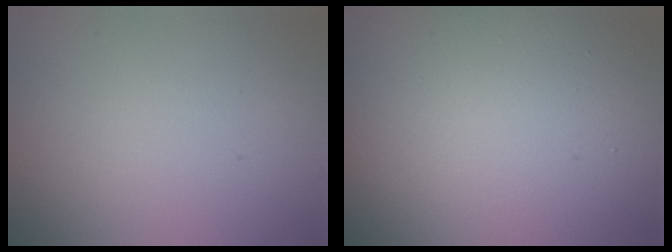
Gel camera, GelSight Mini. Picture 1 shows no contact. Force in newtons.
{"total": 18.8, "press": 18.7, "slide": 1.3}